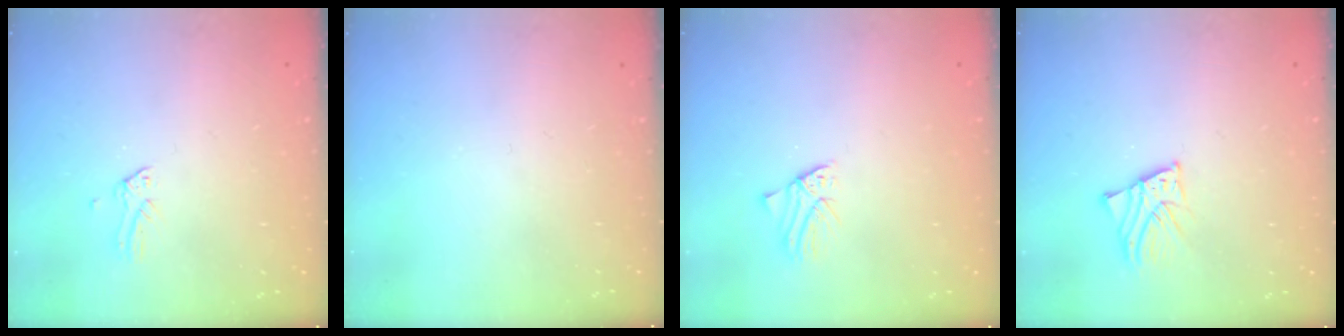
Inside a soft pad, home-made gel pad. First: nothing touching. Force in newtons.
{"total": 0.0}
{"total": 0.8, "press": 0.8, "slide": 0.1}
{"total": 2.6, "press": 2.6, "slide": 0.2}